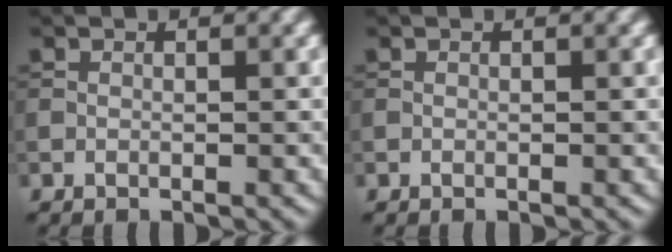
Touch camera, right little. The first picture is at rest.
{"total": 0.0}